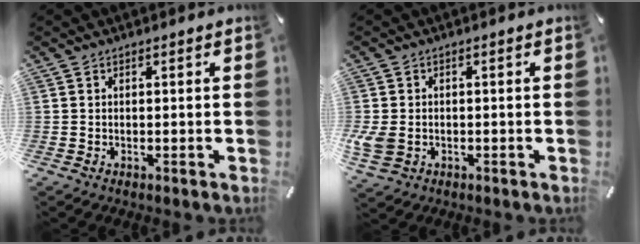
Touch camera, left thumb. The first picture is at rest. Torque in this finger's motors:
{"motor_torque": [0.79, 1.30, 0.18, 0.14, 0.26]}